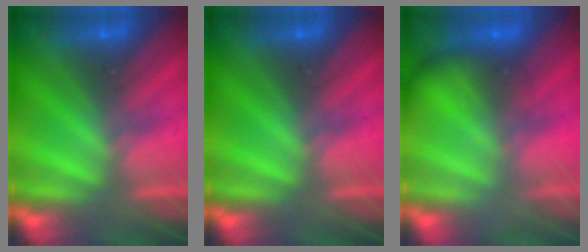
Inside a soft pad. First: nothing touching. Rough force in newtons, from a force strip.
{"total": 0.0}
{"total": 1.9}